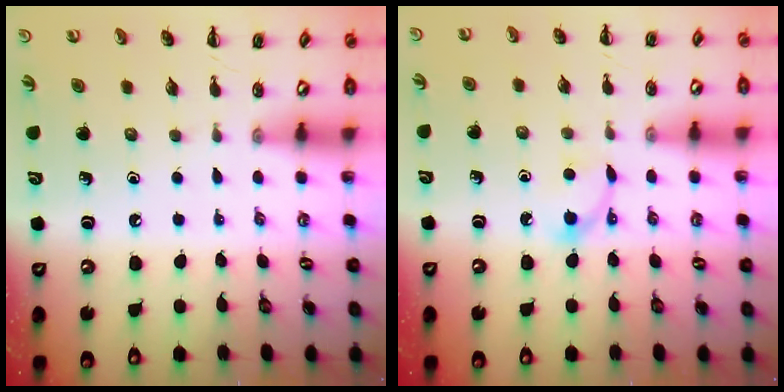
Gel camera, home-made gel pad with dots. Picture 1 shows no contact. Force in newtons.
{"total": 3.4, "press": 3.3, "slide": 1.0}